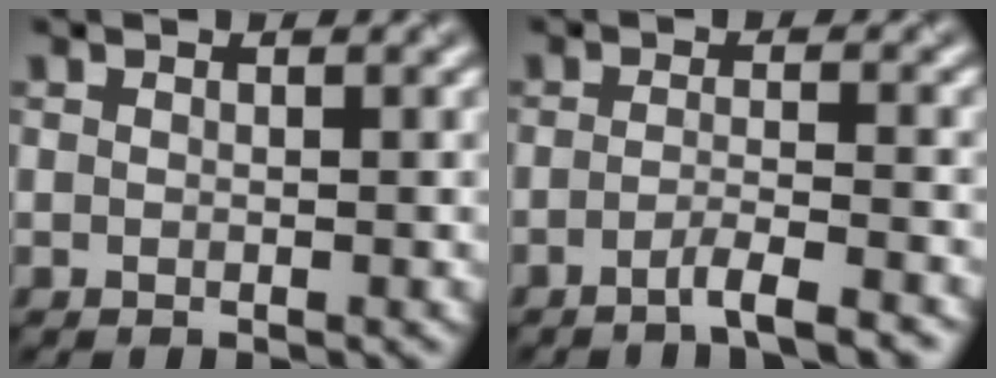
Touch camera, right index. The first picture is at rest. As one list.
[{"total": 3.0, "force": [-2.0, 0.5, 2.1], "torque": [-0.030, 0.005, -0.046]}]